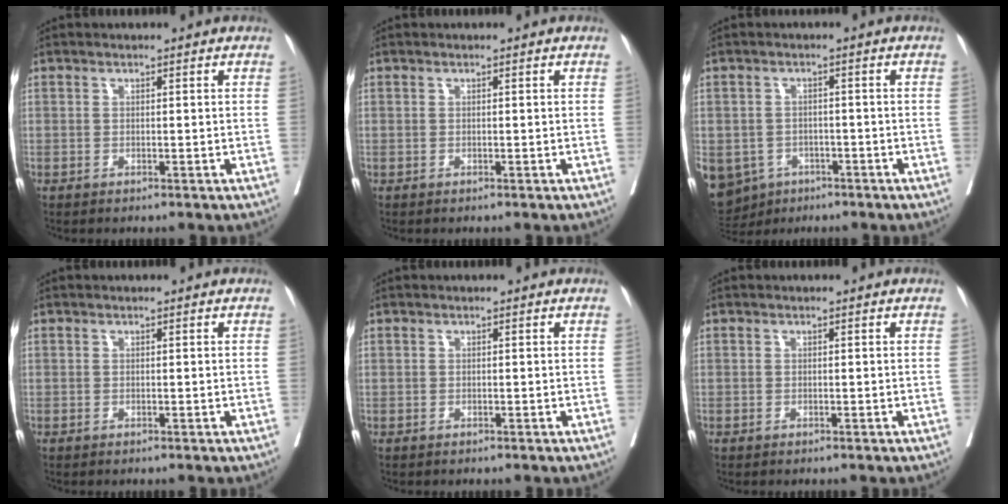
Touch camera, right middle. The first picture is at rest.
{"total": 0.0}
{"total": 12.5, "force": [-6.4, 10.0, 3.9], "torque": [-0.118, -0.003, -0.083]}
{"total": 0.0}
{"total": 0.0}
{"total": 0.0}